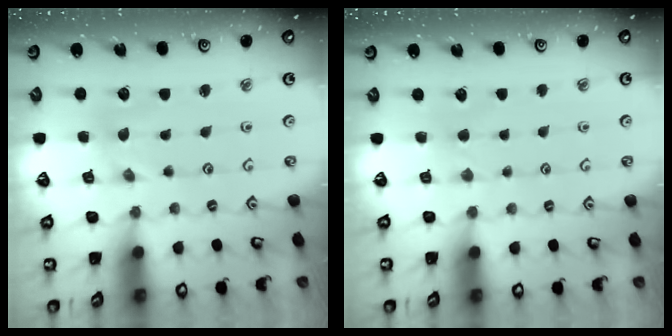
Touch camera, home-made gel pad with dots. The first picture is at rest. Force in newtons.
{"total": 1.7, "press": 1.6, "slide": 0.4}